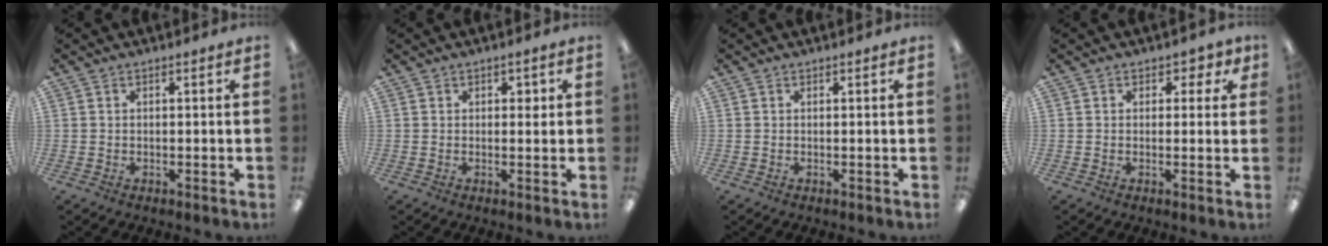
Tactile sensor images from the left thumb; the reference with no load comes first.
{"total": 1.8, "force": [0.6, 1.1, 1.2], "torque": [-0.016, 0.003, 0.008]}
{"total": 0.0}
{"total": 2.3, "force": [0.6, 1.9, 1.1], "torque": [-0.008, 0.002, 0.007]}